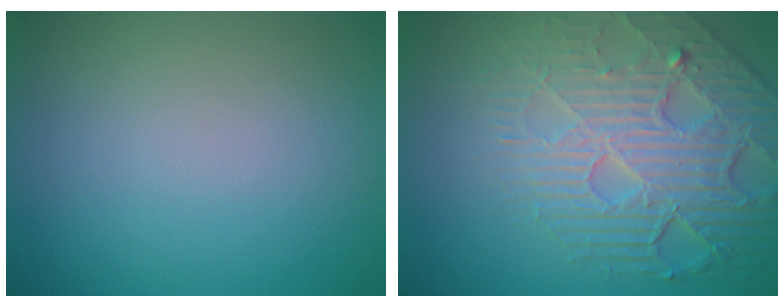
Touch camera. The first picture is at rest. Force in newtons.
{"total": 7.2, "press": 5.5, "slide": 4.6}